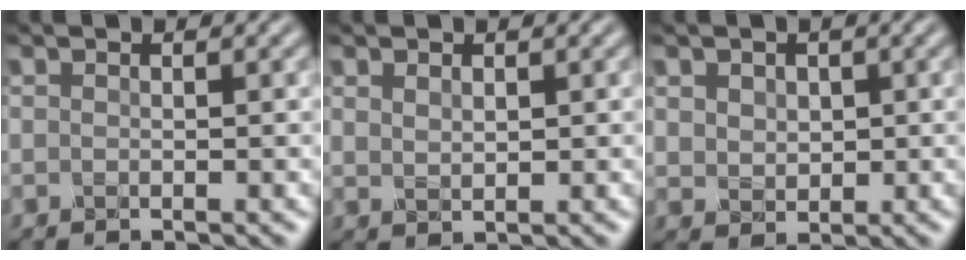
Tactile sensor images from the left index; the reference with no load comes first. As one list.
[{"total": 1.2, "force": [0.6, 0.6, 0.8], "torque": [-0.017, -0.003, 0.018]}, {"total": 2.3, "force": [0.9, 1.9, 1.0], "torque": [-0.026, -0.002, 0.017]}]